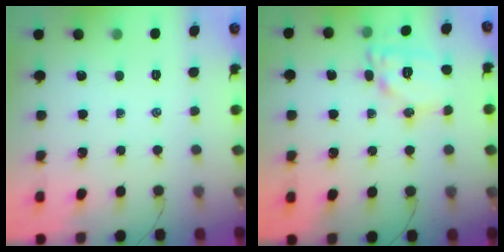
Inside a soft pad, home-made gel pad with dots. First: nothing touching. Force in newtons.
{"total": 11.8, "press": 11.8, "slide": 0.4}